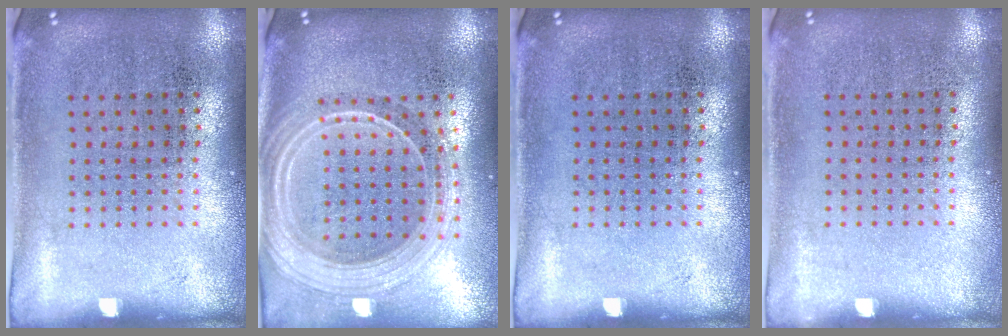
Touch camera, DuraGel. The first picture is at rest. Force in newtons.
{"total": 2.5, "press": 2.1, "slide": 1.3}
{"total": 0.0}
{"total": 0.0}